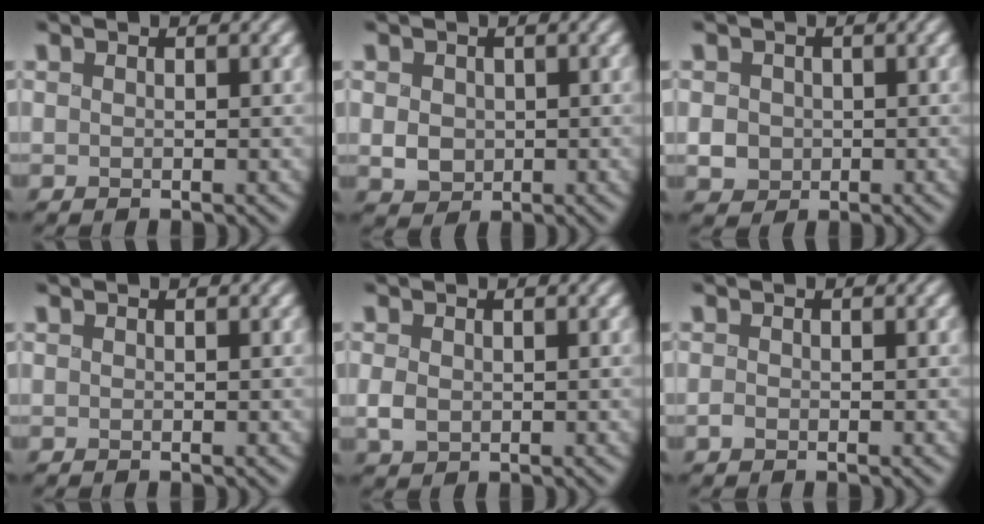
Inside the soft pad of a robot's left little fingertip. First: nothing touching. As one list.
[{"total": 2.1, "force": [-0.2, 1.9, 0.9], "torque": [-0.023, -0.004, -0.001]}, {"total": 1.9, "force": [-0.4, 1.8, 0.6], "torque": [-0.015, -0.005, -0.007]}, {"total": 0.0}, {"total": 1.6, "force": [-0.1, 1.3, 0.9], "torque": [-0.021, -0.001, 0.002]}, {"total": 0.7, "force": [-0.5, 0.5, 0.1], "torque": [-0.002, 0.000, -0.008]}]